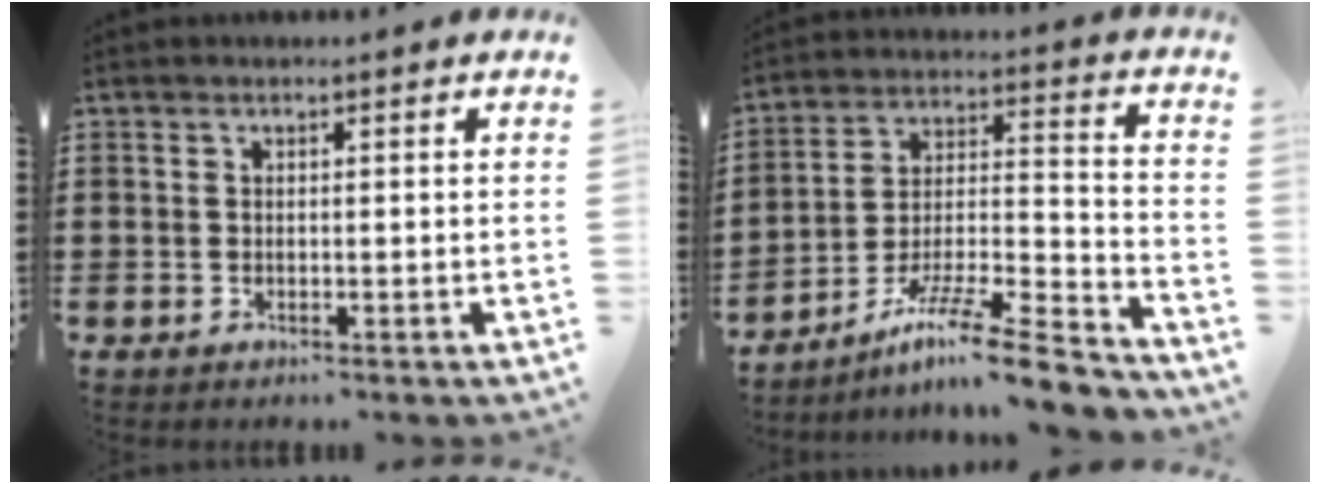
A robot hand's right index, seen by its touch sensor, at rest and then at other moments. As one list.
[{"total": 11.7, "force": [-9.2, 0.6, 7.1], "torque": [-0.111, 0.015, -0.176]}]